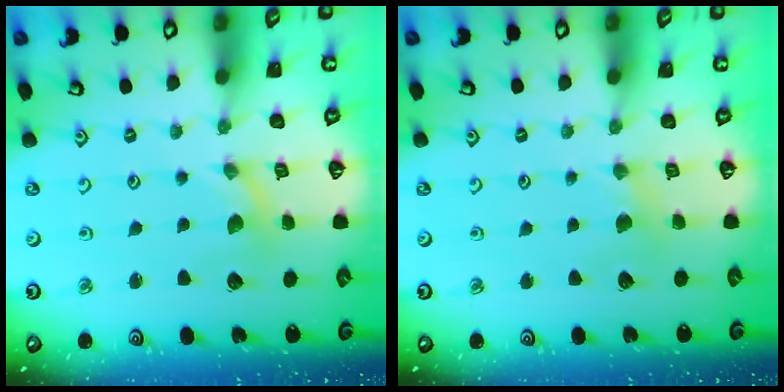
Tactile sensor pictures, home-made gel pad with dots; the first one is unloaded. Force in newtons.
{"total": 1.9, "press": 1.9, "slide": 0.4}